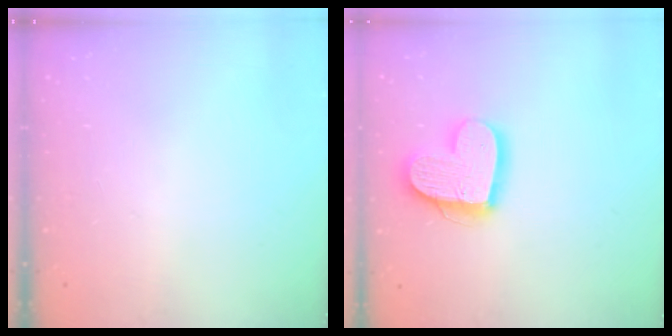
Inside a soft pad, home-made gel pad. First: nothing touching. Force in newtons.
{"total": 15.6, "press": 15.5, "slide": 1.4}